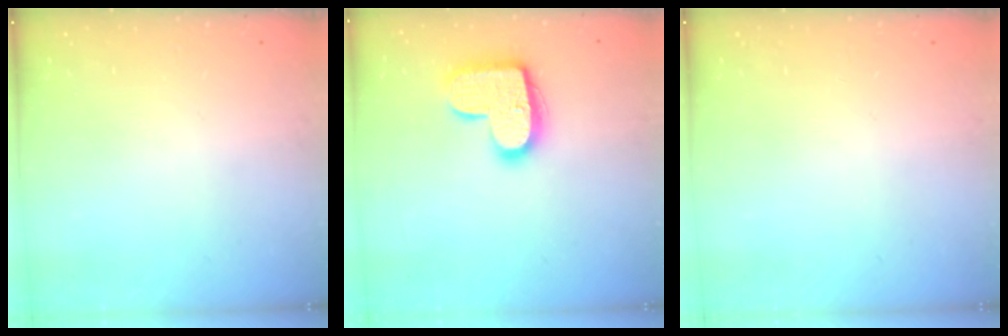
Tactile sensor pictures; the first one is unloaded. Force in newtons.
{"total": 15.5, "press": 15.5, "slide": 0.8}
{"total": 0.0}